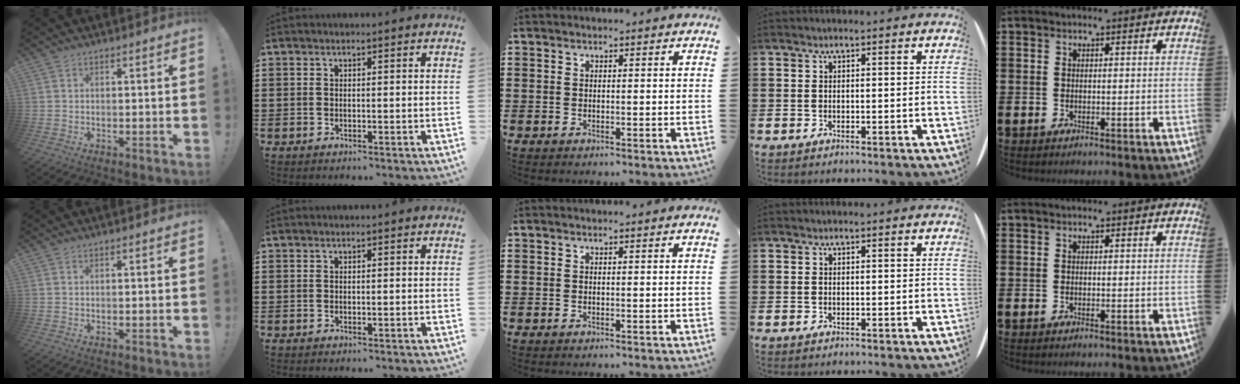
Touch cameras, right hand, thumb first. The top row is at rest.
{}